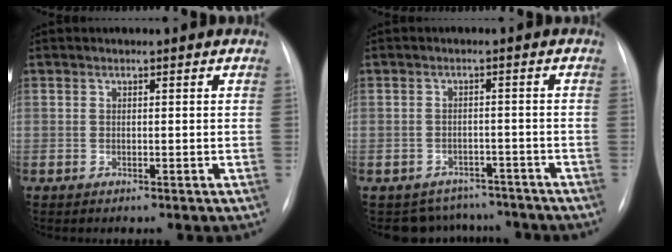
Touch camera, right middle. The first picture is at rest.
{"total": 6.6, "force": [-5.9, 2.9, -0.8], "torque": [0.018, 0.022, -0.073]}